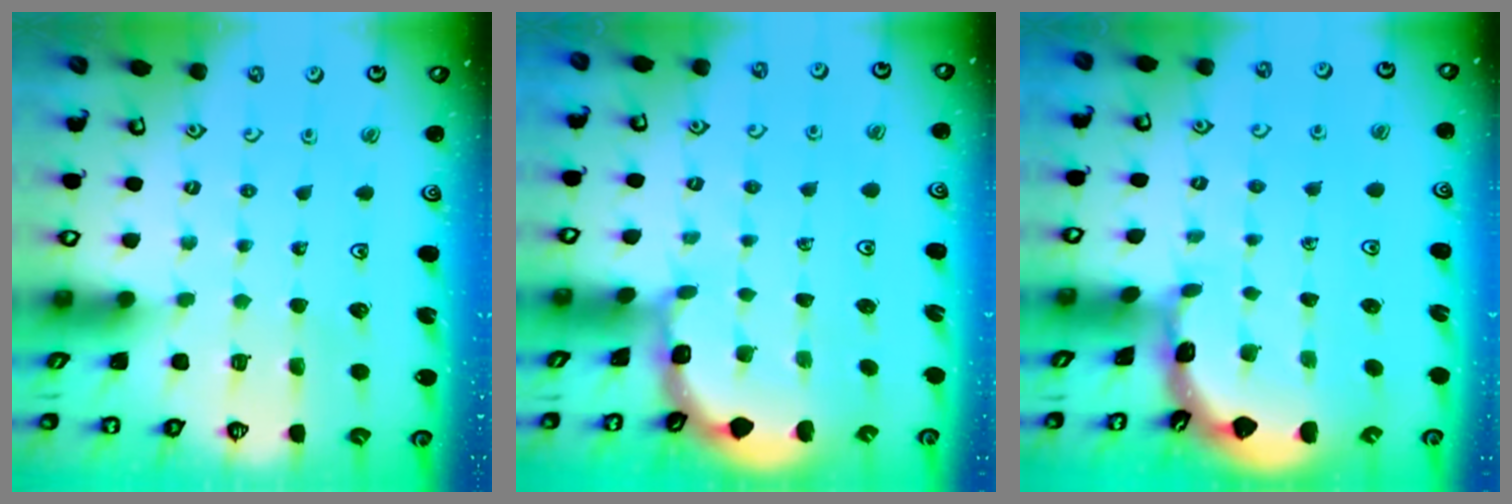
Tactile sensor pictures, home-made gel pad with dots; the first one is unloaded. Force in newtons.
{"total": 1.9, "press": 1.9, "slide": 0.2}
{"total": 1.8, "press": 1.8, "slide": 0.1}